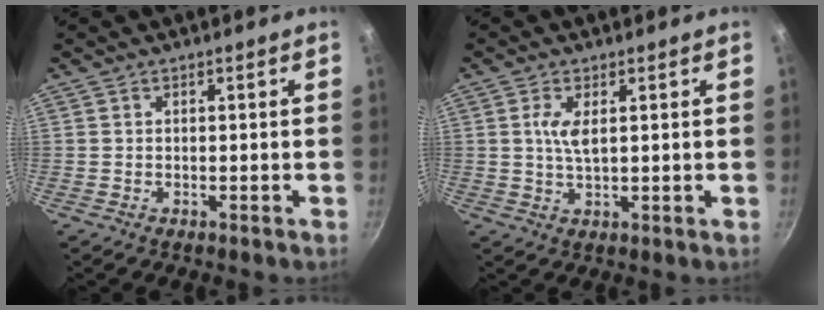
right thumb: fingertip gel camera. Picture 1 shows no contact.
{"total": 3.9, "force": [1.0, 1.5, 3.5], "torque": [-0.069, -0.002, 0.021]}